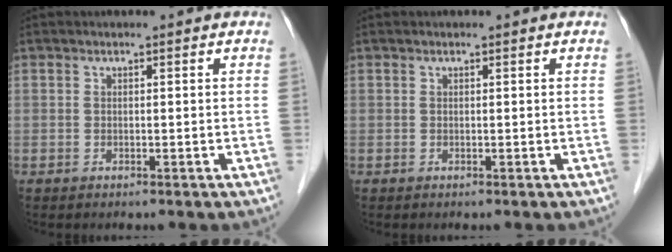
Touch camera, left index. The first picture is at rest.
{"total": 0.0}